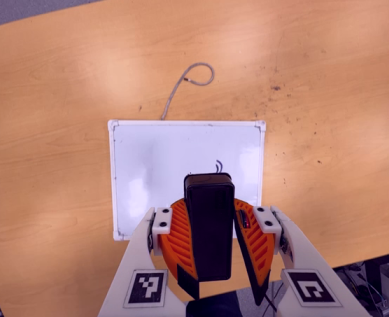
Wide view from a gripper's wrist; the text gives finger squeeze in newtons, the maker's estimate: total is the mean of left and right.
{"total": 8.8, "left": 8.6, "right": 8.9}